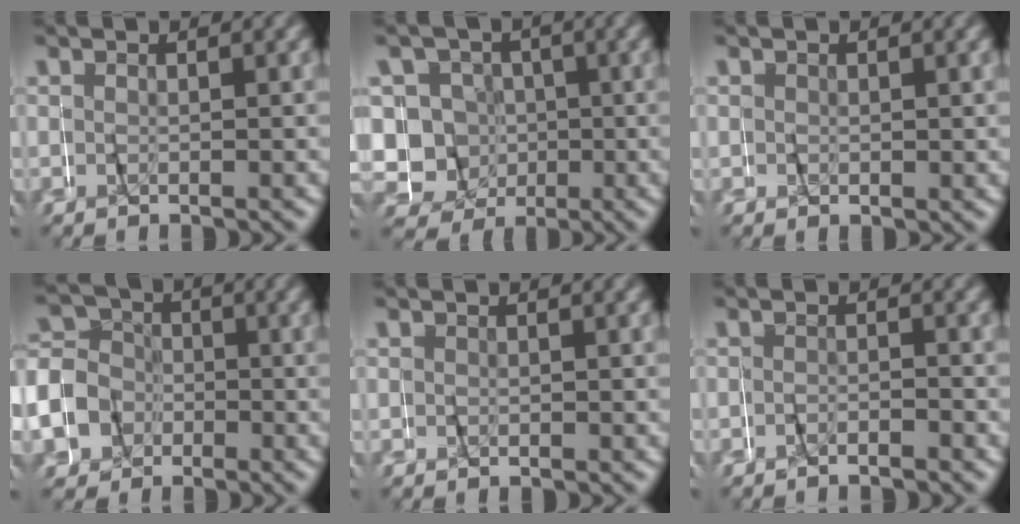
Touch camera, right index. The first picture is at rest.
{"total": 13.5, "force": [-0.6, 13.0, 3.6], "torque": [-0.124, -0.045, -0.009]}
{"total": 1.8, "force": [0.8, 1.3, 0.9], "torque": [-0.016, -0.002, 0.016]}
{"total": 10.0, "force": [-1.3, 9.3, 3.3], "torque": [-0.096, -0.020, -0.029]}
{"total": 1.1, "force": [0.5, 0.8, 0.6], "torque": [-0.011, -0.002, 0.010]}
{"total": 1.2, "force": [-1.1, 0.6, 0.3], "torque": [-0.015, 0.005, -0.025]}